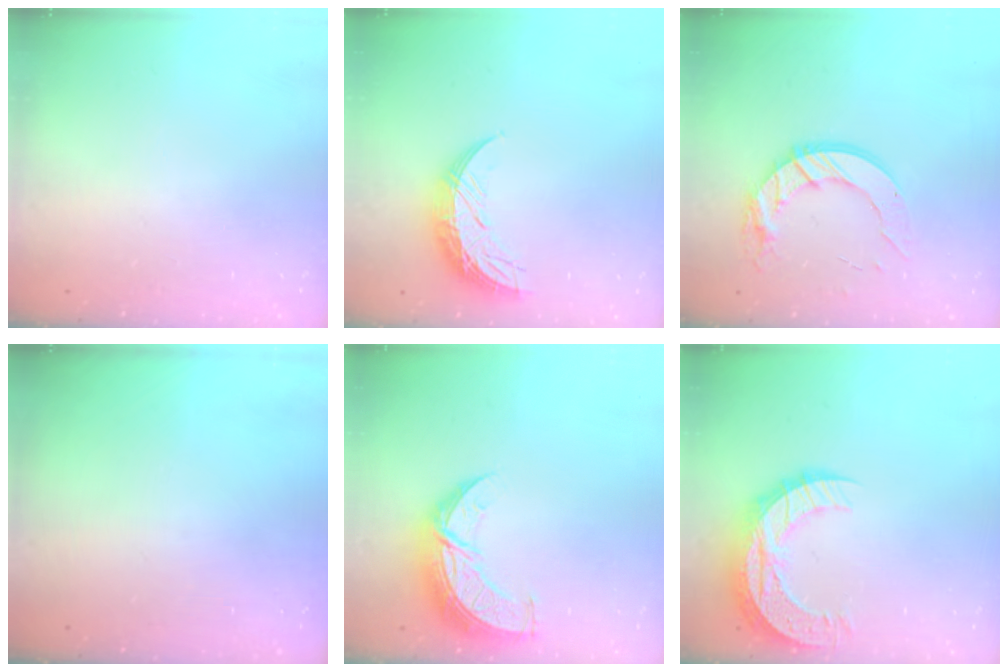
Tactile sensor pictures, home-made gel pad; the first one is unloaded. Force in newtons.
{"total": 10.5, "press": 10.5, "slide": 0.8}
{"total": 12.9, "press": 12.9, "slide": 0.8}
{"total": 0.0}
{"total": 11.2, "press": 11.2, "slide": 0.9}
{"total": 12.7, "press": 12.7, "slide": 0.9}